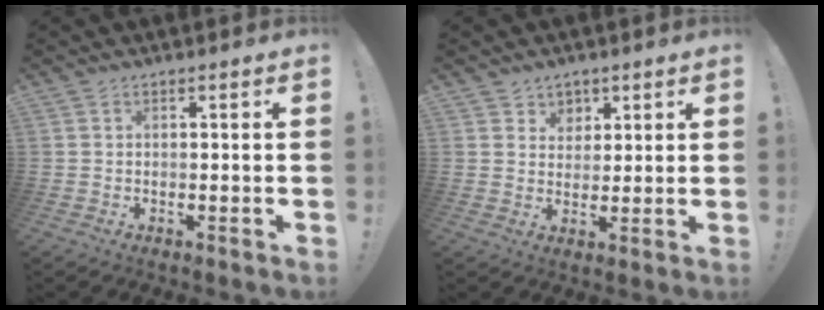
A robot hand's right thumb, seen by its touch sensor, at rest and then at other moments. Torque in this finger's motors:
{"motor_torque": [-0.05, 0.43, 0.31, 0.12, -0.02]}